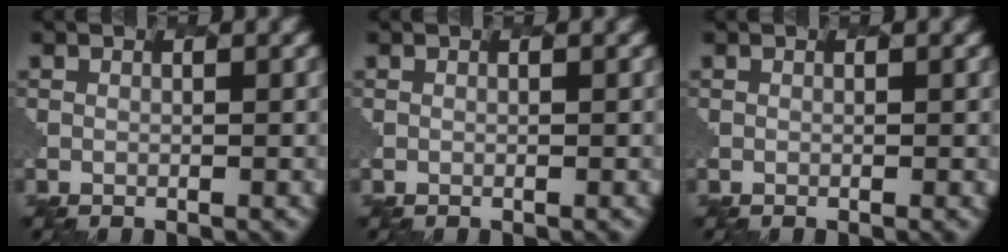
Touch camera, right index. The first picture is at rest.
{"total": 0.0}
{"total": 0.0}